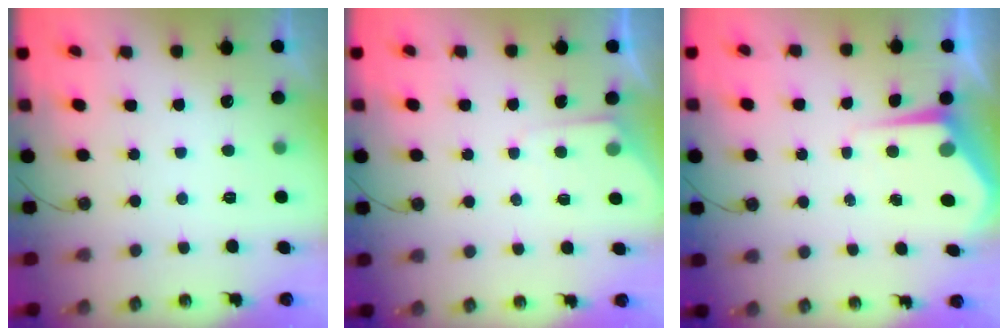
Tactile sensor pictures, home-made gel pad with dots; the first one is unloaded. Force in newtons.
{"total": 3.8, "press": 3.7, "slide": 0.5}
{"total": 6.8, "press": 6.7, "slide": 0.4}